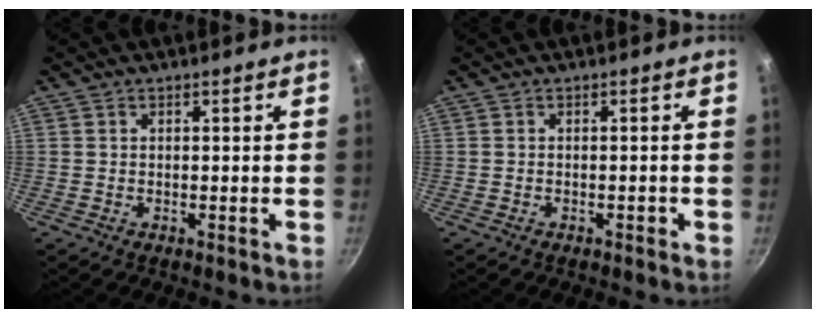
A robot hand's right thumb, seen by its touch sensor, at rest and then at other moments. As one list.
[{"total": 0.7, "force": [-0.4, 0.3, 0.4], "torque": [-0.005, 0.006, -0.004]}]